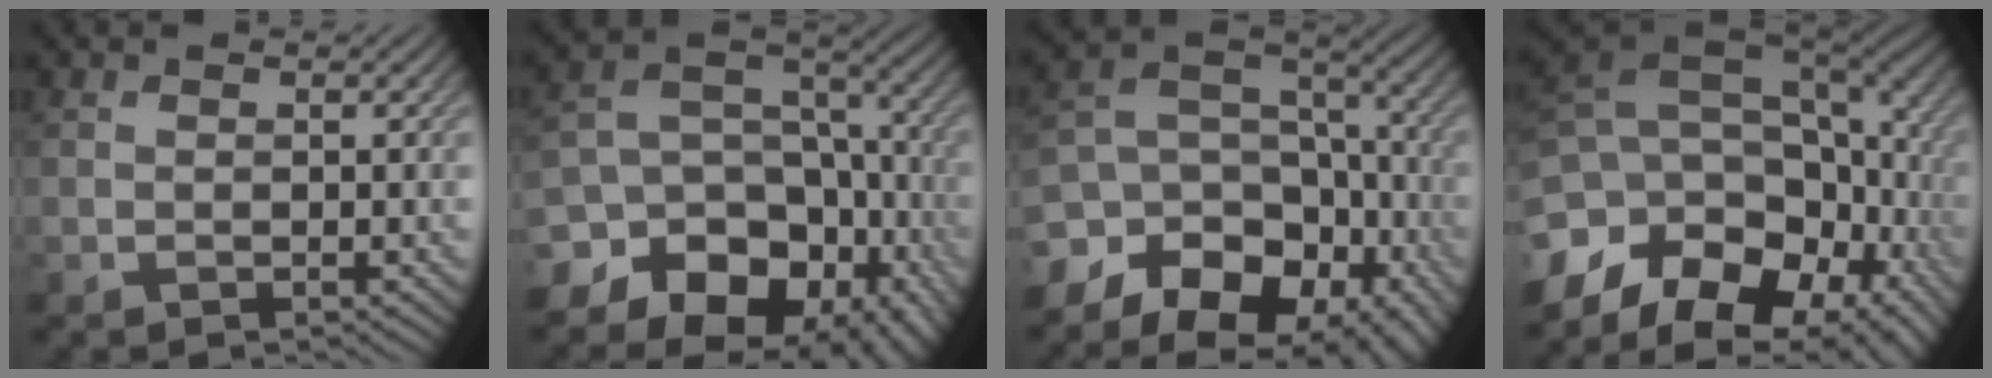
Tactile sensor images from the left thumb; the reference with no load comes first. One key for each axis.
{"total": 16.0, "fx": -9.1, "fy": 10.9, "fz": 7.3, "tx": -0.157, "ty": -0.027, "tz": -0.121}
{"total": 14.8, "fx": -8.6, "fy": 9.4, "fz": 7.7, "tx": -0.164, "ty": -0.026, "tz": -0.109}
{"total": 17.0, "fx": -5.7, "fy": 11.5, "fz": 11.1, "tx": -0.244, "ty": -0.026, "tz": -0.064}